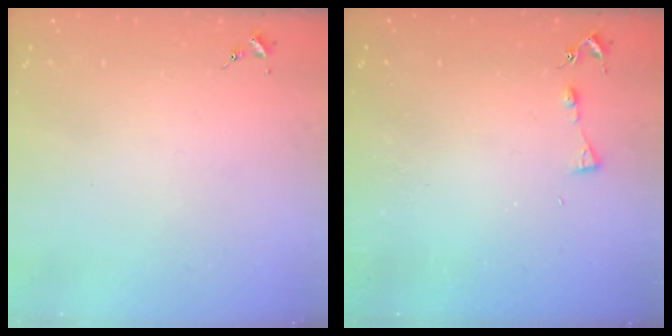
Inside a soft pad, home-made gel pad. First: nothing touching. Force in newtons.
{"total": 3.7, "press": 3.7, "slide": 0.5}